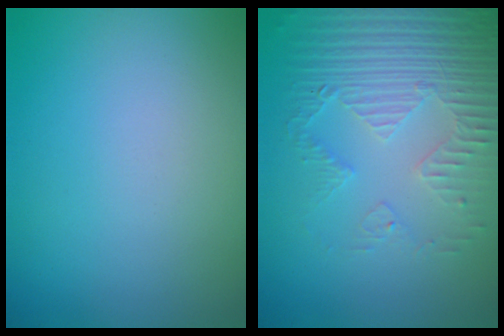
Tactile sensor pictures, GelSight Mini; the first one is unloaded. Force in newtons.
{"total": 5.2, "press": 3.3, "slide": 3.9}